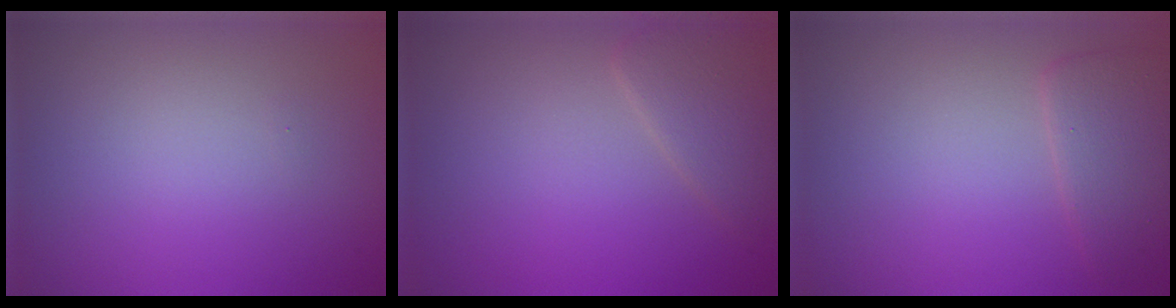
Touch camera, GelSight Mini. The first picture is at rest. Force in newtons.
{"total": 2.4, "press": 2.4, "slide": 0.2}
{"total": 2.8, "press": 2.8, "slide": 0.2}